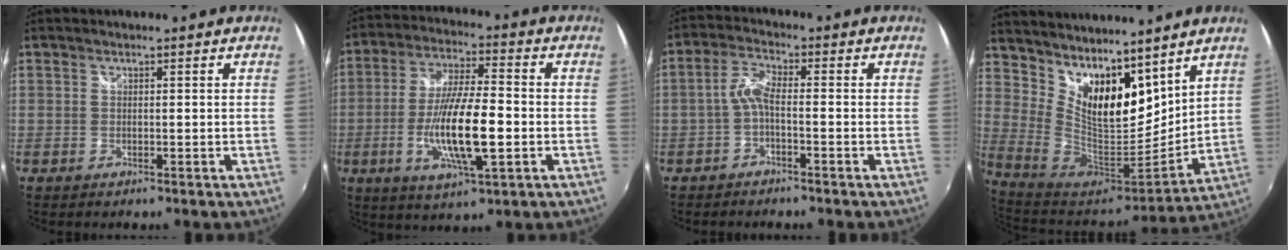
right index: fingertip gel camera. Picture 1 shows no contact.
{"total": 14.3, "force": [-3.5, 3.0, 13.6], "torque": [-0.265, -0.012, -0.063]}
{"total": 3.7, "force": [-1.6, 0.9, 3.3], "torque": [-0.079, 0.011, -0.032]}
{"total": 17.0, "force": [11.8, 7.6, 9.8], "torque": [-0.188, -0.007, 0.224]}